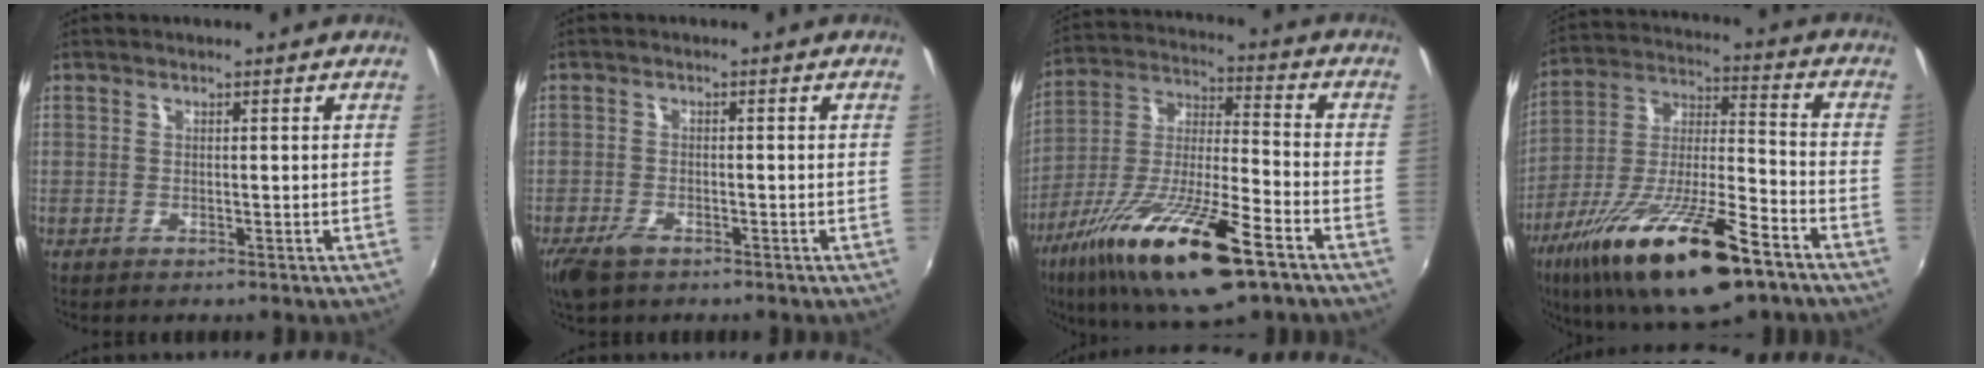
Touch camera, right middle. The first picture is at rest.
{"total": 4.3, "force": [-3.0, 1.9, 2.5], "torque": [-0.067, -0.012, -0.057]}
{"total": 22.5, "force": [-12.7, 4.8, 18.0], "torque": [-0.335, -0.043, -0.232]}
{"total": 24.6, "force": [-14.5, 6.2, 18.9], "torque": [-0.343, -0.042, -0.251]}